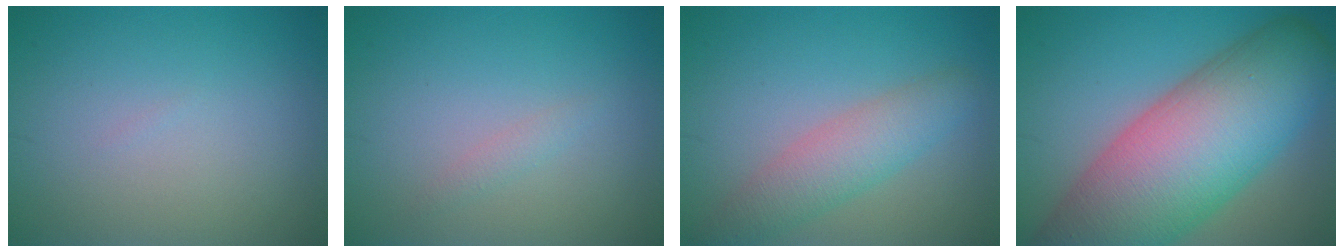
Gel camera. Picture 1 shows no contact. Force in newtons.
{"total": 0.9, "press": 0.9, "slide": 0.1}
{"total": 4.0, "press": 4.0, "slide": 0.1}
{"total": 15.7, "press": 15.7, "slide": 0.8}